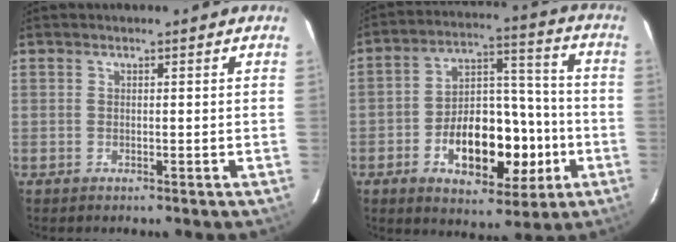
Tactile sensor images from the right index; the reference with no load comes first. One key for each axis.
{"total": 15.6, "fx": -4.7, "fy": 7.6, "fz": 12.8, "tx": -0.208, "ty": 0.024, "tz": -0.067}